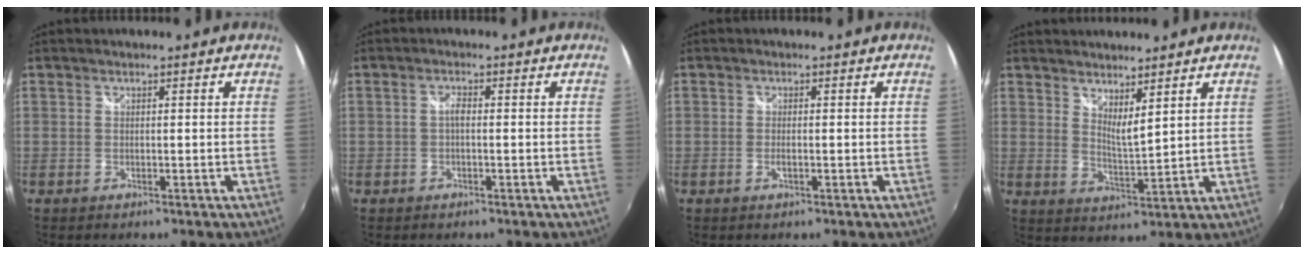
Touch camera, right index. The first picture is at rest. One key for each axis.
{"total": 1.3, "fx": -0.3, "fy": 0.5, "fz": 1.2, "tx": -0.023, "ty": 0.005, "tz": -0.007}
{"total": 1.5, "fx": -0.5, "fy": 0.4, "fz": 1.4, "tx": -0.027, "ty": -0.002, "tz": -0.008}
{"total": 5.1, "fx": 4.2, "fy": 0.7, "fz": 2.8, "tx": -0.044, "ty": -0.007, "tz": 0.070}